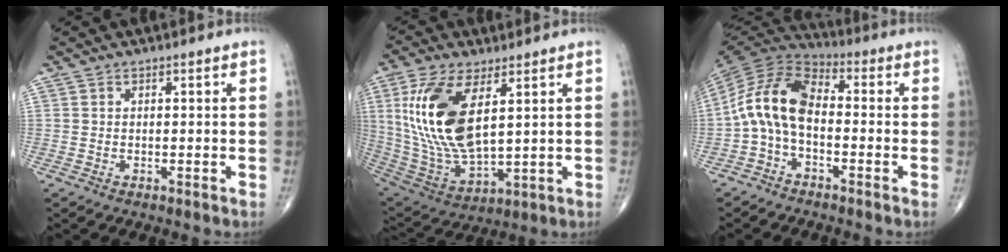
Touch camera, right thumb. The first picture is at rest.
{"total": 18.6, "force": [5.1, 8.4, 15.8], "torque": [-0.324, -0.026, 0.111]}
{"total": 11.8, "force": [-1.8, 6.8, 9.5], "torque": [-0.179, 0.044, -0.050]}